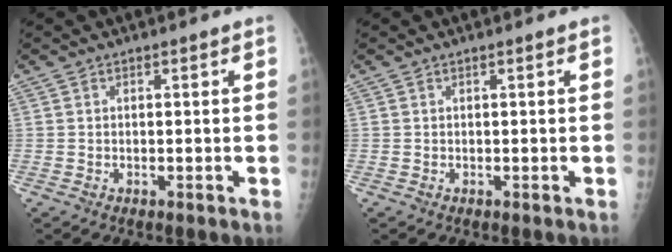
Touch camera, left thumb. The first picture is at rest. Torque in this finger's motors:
{"motor_torque": [0.00, 0.00, -0.01, -0.01, 0.00]}